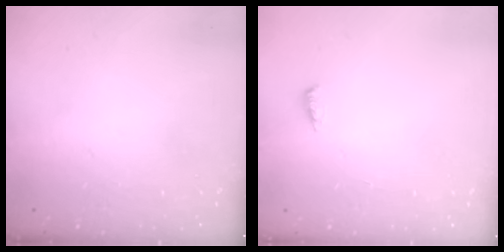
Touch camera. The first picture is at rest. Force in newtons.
{"total": 3.4, "press": 3.0, "slide": 1.7}